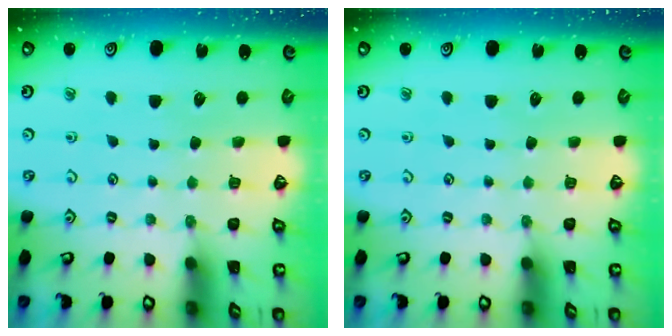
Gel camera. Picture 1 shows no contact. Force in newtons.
{"total": 0.0}